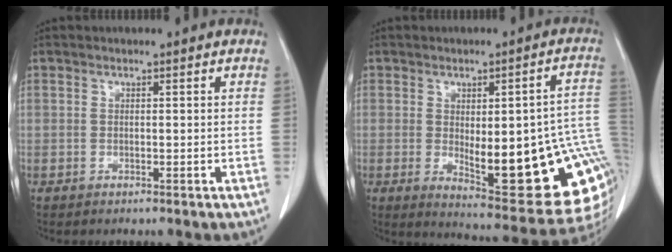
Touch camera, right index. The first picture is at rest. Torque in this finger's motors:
{"motor_torque": [1.40, -0.74, 0.55, 0.14]}